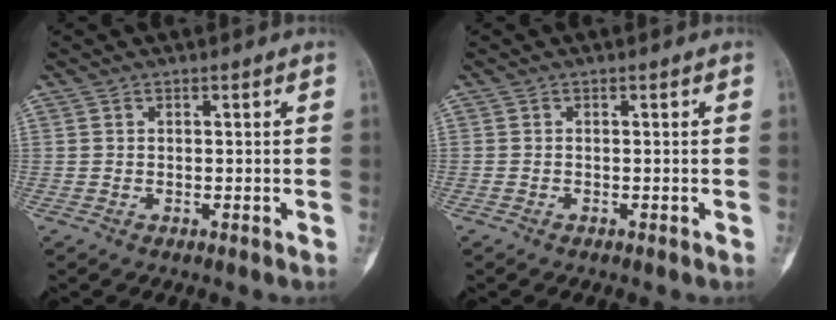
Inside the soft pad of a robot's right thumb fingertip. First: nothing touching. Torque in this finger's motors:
{"motor_torque": [-0.13, 0.01, 0.02, 0.07, -0.01]}